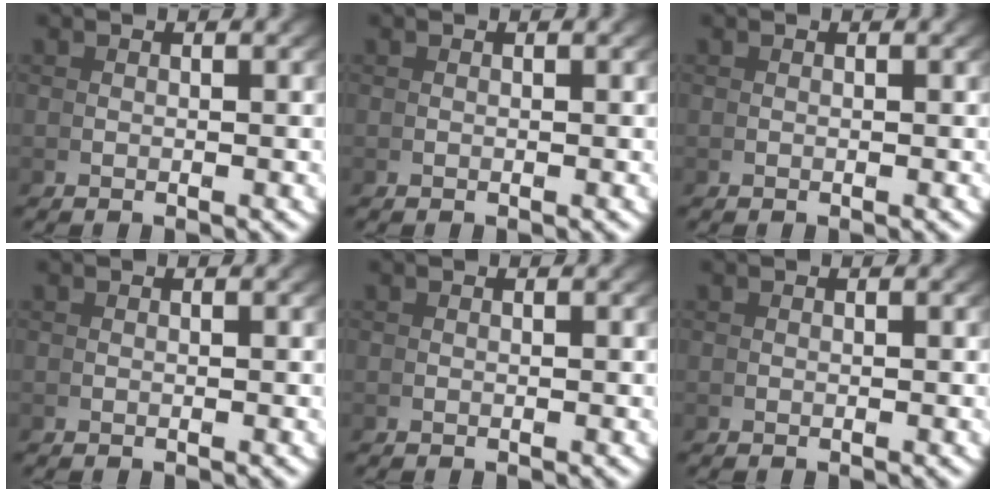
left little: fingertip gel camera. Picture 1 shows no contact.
{"total": 0.0}
{"total": 0.0}
{"total": 0.0}
{"total": 0.0}
{"total": 0.0}